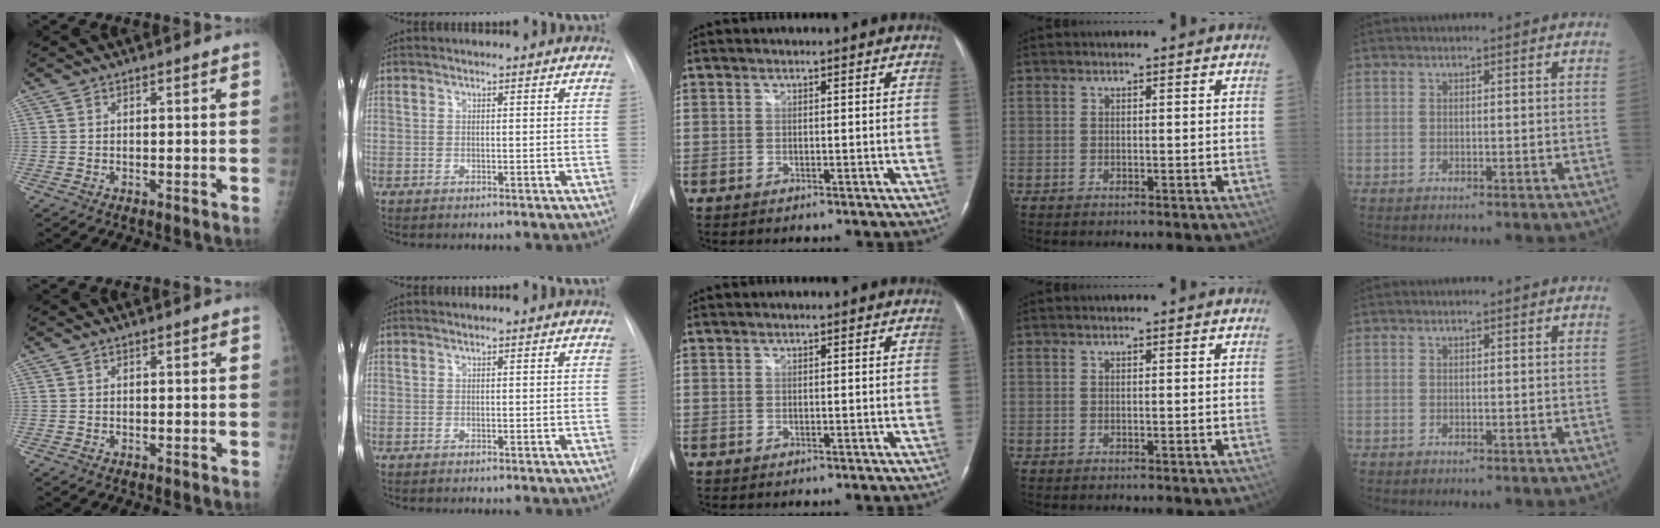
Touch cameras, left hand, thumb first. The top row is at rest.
{}